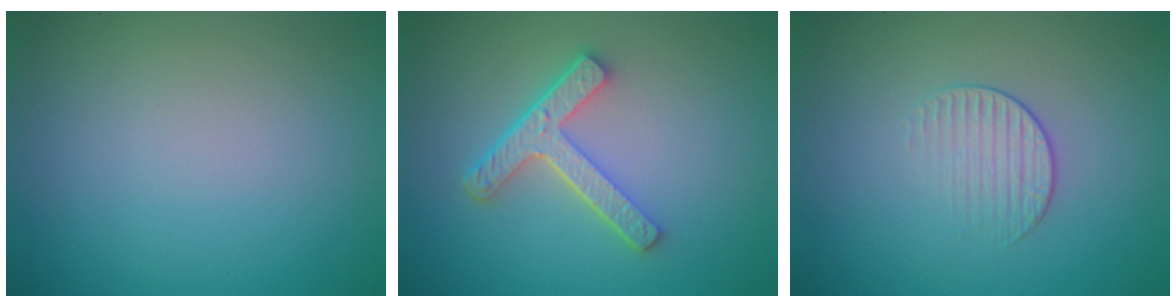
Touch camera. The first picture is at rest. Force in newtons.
{"total": 4.2, "press": 3.1, "slide": 2.8}
{"total": 1.7, "press": 1.0, "slide": 1.4}